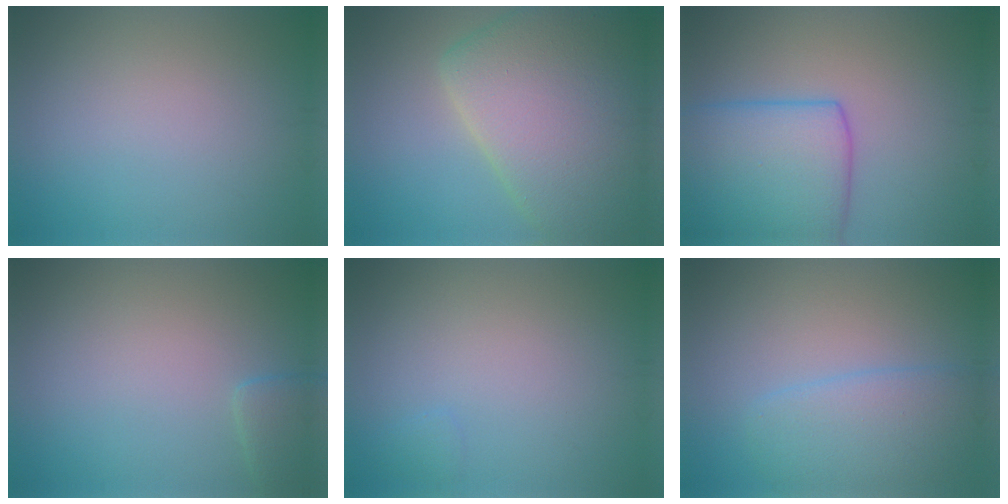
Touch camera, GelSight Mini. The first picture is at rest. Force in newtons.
{"total": 11.7, "press": 11.6, "slide": 0.9}
{"total": 8.4, "press": 8.4, "slide": 0.5}
{"total": 1.7, "press": 1.7, "slide": 0.2}
{"total": 0.6, "press": 0.6, "slide": 0.1}
{"total": 4.4, "press": 4.4, "slide": 0.2}